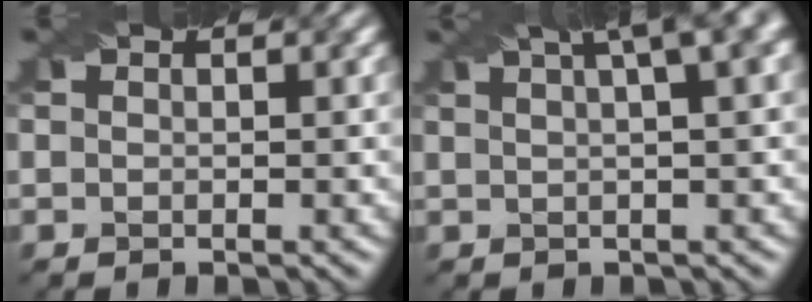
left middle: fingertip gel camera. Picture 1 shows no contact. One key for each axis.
{"total": 9.4, "fx": 5.0, "fy": 3.5, "fz": 7.1, "tx": -0.058, "ty": 0.056, "tz": 0.045}